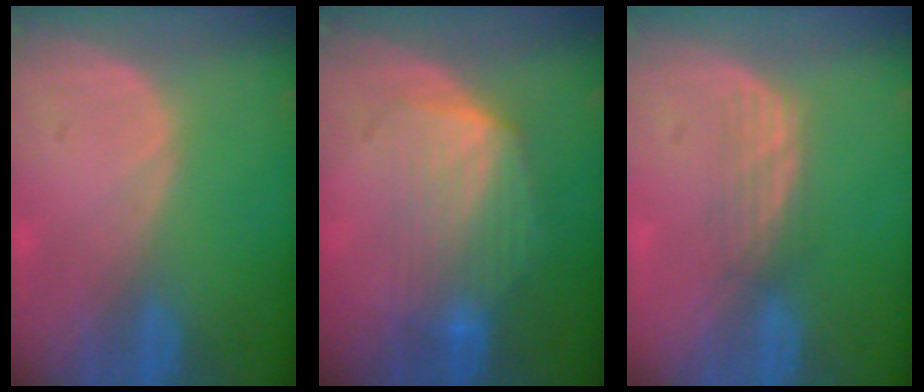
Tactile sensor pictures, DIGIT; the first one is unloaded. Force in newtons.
{"total": 6.9, "press": 6.9, "slide": 0.6}
{"total": 2.9, "press": 2.6, "slide": 1.4}